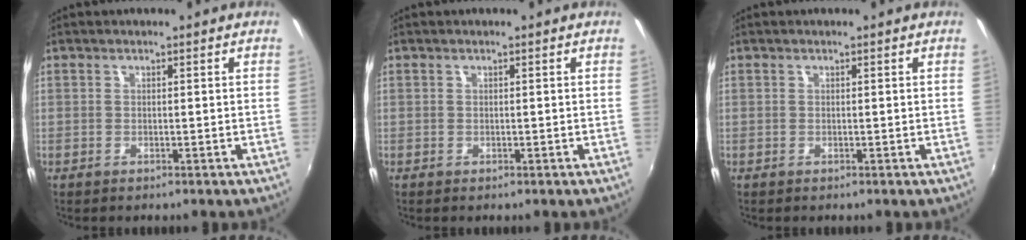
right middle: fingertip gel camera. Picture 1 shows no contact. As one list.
[{"total": 0.0}, {"total": 0.0}]